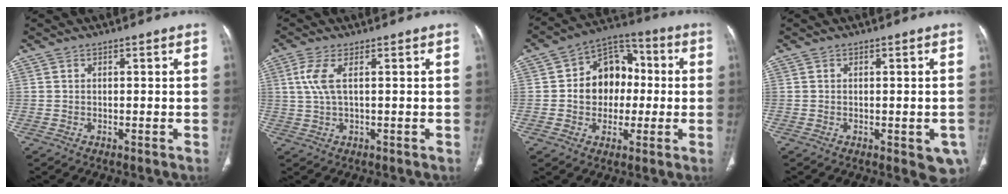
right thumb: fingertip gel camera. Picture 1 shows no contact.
{"total": 4.3, "force": [1.2, 1.1, 3.9], "torque": [-0.115, 0.008, 0.029]}
{"total": 13.2, "force": [0.1, 10.4, 8.2], "torque": [-0.073, 0.032, -0.006]}
{"total": 4.7, "force": [-1.6, 2.2, 3.9], "torque": [-0.022, -0.005, -0.016]}